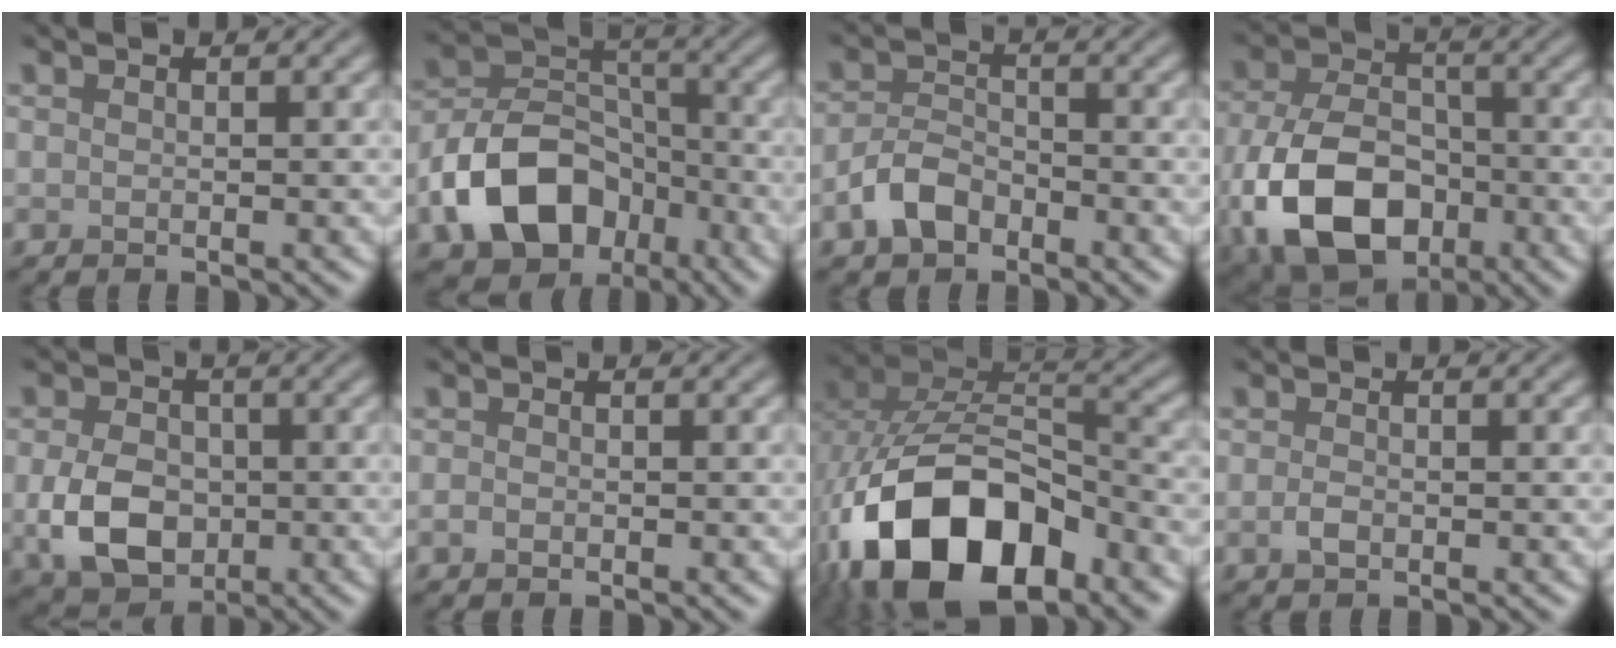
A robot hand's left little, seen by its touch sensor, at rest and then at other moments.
{"total": 10.0, "force": [-4.5, 7.0, 5.5], "torque": [-0.098, 0.000, -0.090]}
{"total": 3.3, "force": [-2.1, 1.9, 1.7], "torque": [-0.033, 0.007, -0.048]}
{"total": 11.7, "force": [-4.2, 7.7, 7.8], "torque": [-0.172, -0.022, -0.079]}
{"total": 6.2, "force": [-1.1, 4.6, 4.1], "torque": [-0.086, -0.009, -0.024]}
{"total": 0.6, "force": [-0.3, 0.4, 0.4], "torque": [-0.006, -0.003, -0.007]}
{"total": 15.6, "force": [-7.2, 8.9, 10.6], "torque": [-0.194, -0.014, -0.126]}
{"total": 1.1, "force": [-0.3, 0.6, 0.8], "torque": [-0.019, -0.002, -0.008]}